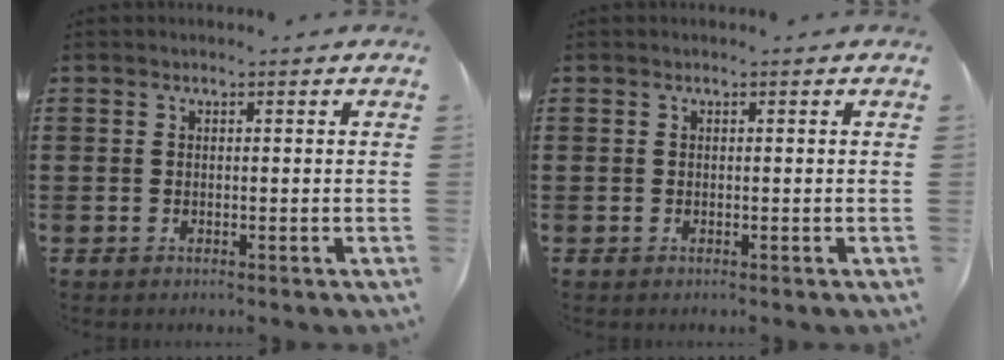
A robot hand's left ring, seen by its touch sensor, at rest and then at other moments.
{"total": 0.0}